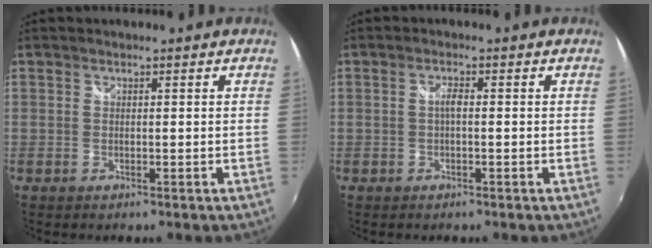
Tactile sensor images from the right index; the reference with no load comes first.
{"total": 1.5, "force": [-0.2, 0.4, 1.4], "torque": [-0.027, 0.006, -0.006]}